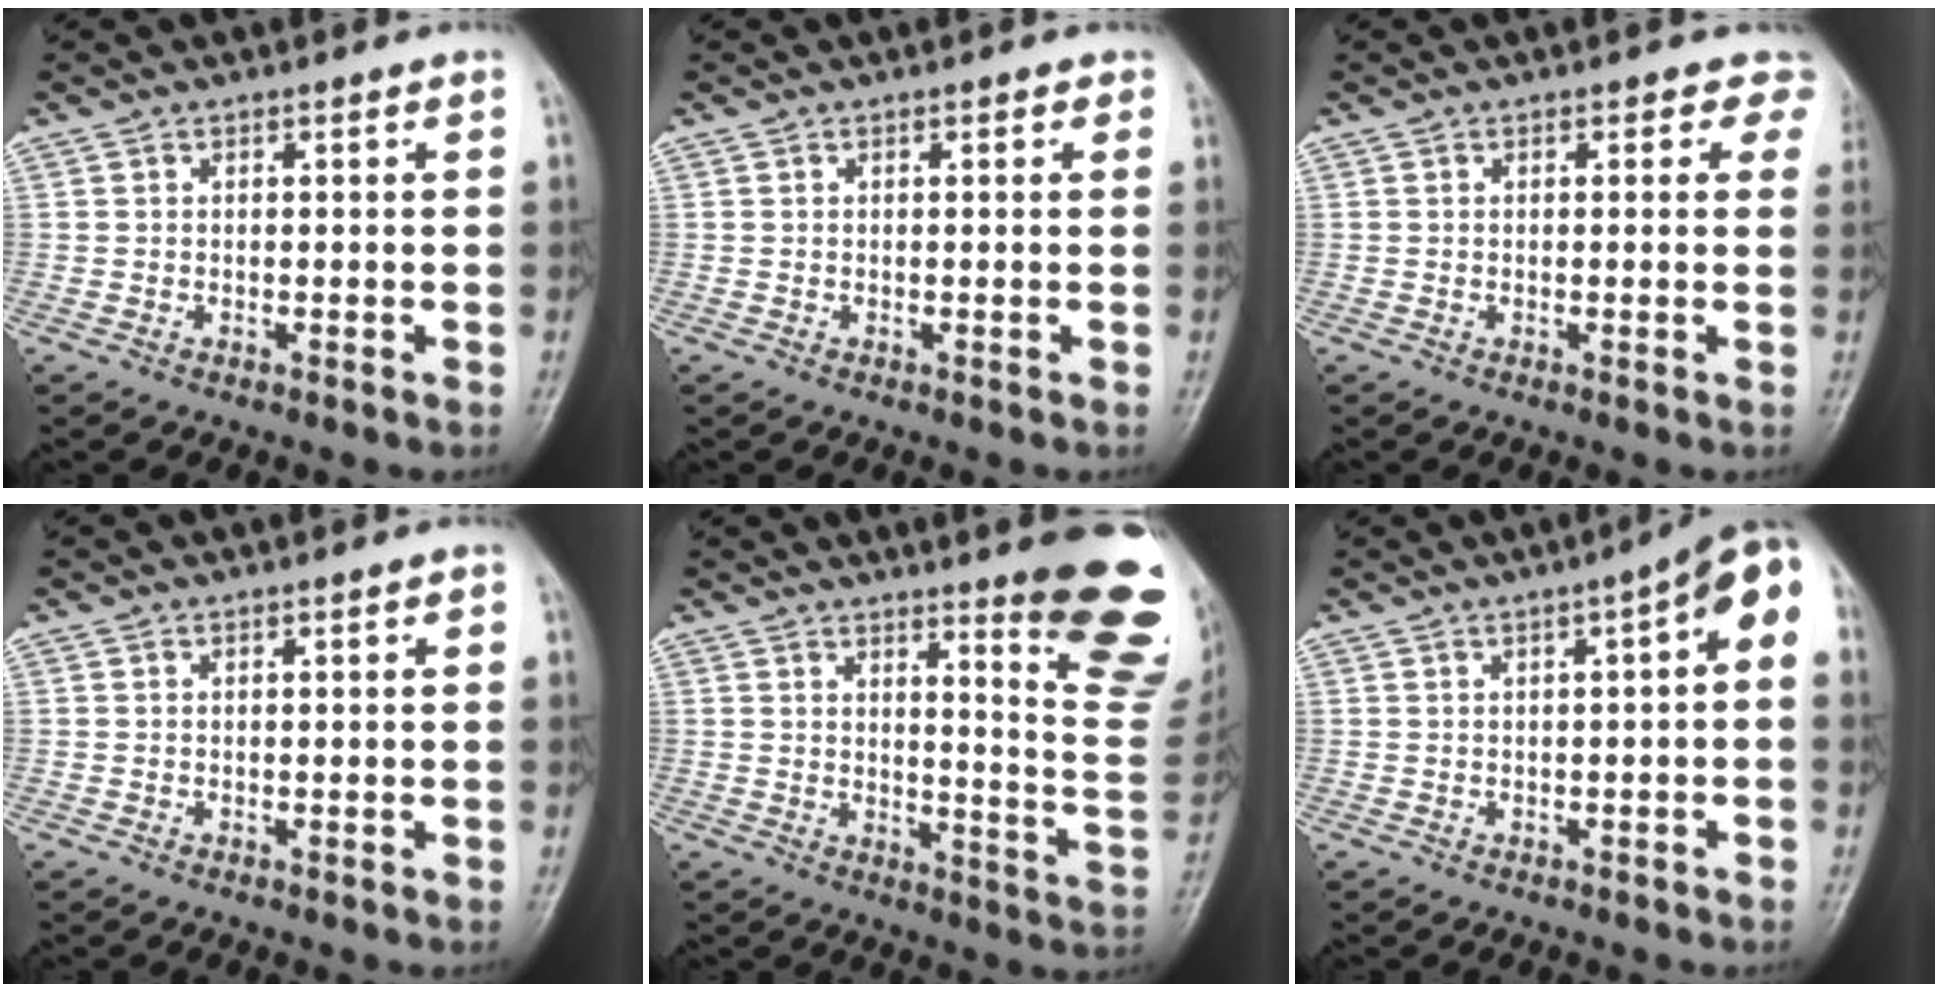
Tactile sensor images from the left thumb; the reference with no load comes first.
{"total": 1.1, "force": [0.5, 0.6, 0.8], "torque": [-0.003, 0.001, 0.002]}
{"total": 2.9, "force": [1.7, 2.0, 1.3], "torque": [0.019, -0.004, 0.002]}
{"total": 0.8, "force": [0.2, 0.2, 0.7], "torque": [-0.009, 0.002, 0.000]}
{"total": 18.5, "force": [11.5, 3.3, 14.0], "torque": [-0.136, -0.088, 0.139]}
{"total": 7.2, "force": [1.1, 2.0, 6.9], "torque": [-0.082, 0.028, 0.003]}